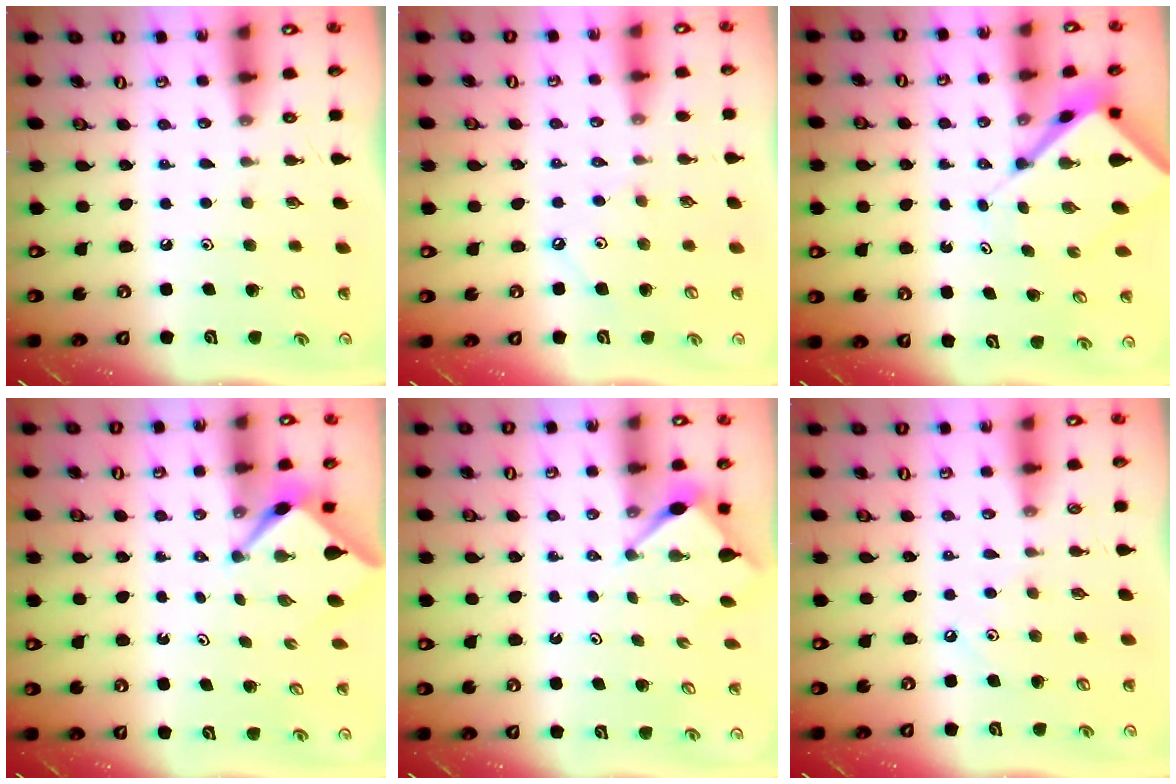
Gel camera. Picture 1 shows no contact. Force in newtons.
{"total": 3.0, "press": 3.0, "slide": 0.4}
{"total": 6.8, "press": 6.8, "slide": 0.4}
{"total": 2.5, "press": 2.5, "slide": 0.3}
{"total": 3.4, "press": 3.4, "slide": 0.4}
{"total": 3.3, "press": 3.2, "slide": 0.5}